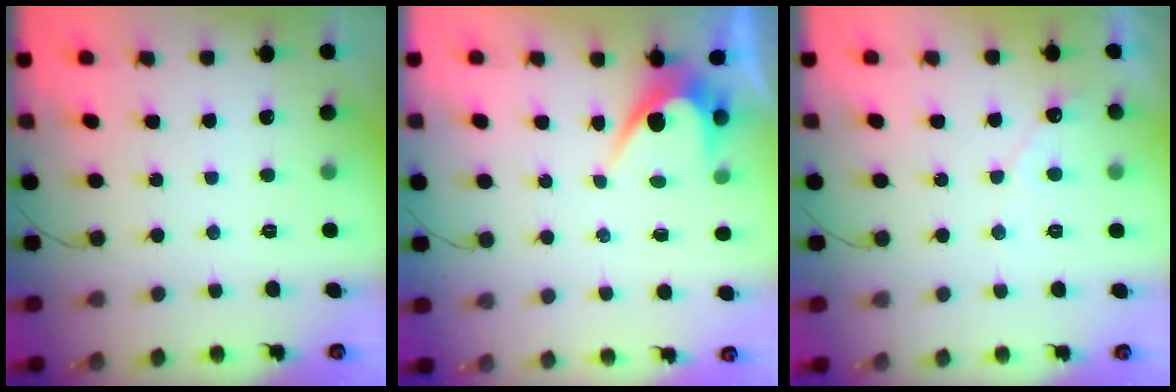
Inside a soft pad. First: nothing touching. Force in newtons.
{"total": 4.2, "press": 4.2, "slide": 0.3}
{"total": 4.8, "press": 4.8, "slide": 0.3}